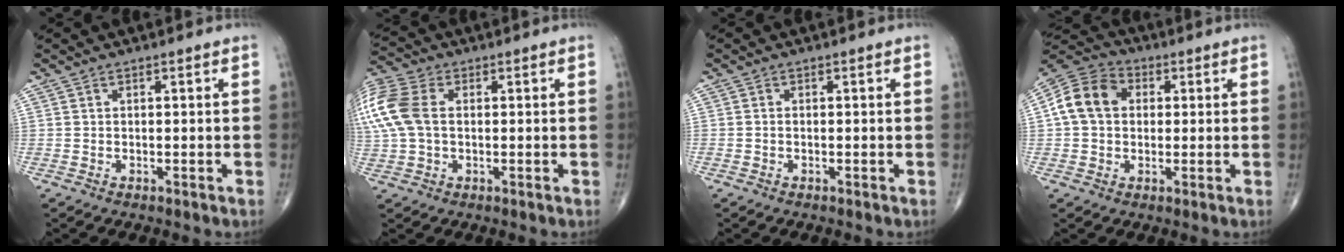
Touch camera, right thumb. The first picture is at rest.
{"total": 15.3, "force": [2.2, 10.5, 10.9], "torque": [-0.295, 0.026, 0.041]}
{"total": 0.0}
{"total": 11.0, "force": [1.5, 8.5, 6.8], "torque": [-0.116, 0.025, 0.017]}